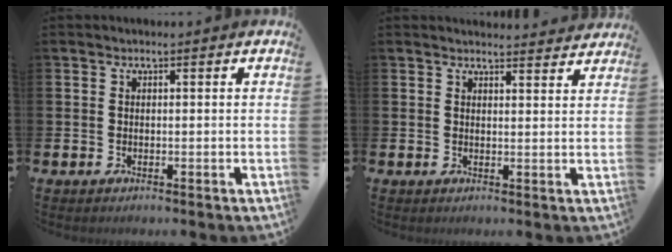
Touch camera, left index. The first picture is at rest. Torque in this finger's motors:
{"motor_torque": [0.85, -1.29, 0.08, 0.00]}